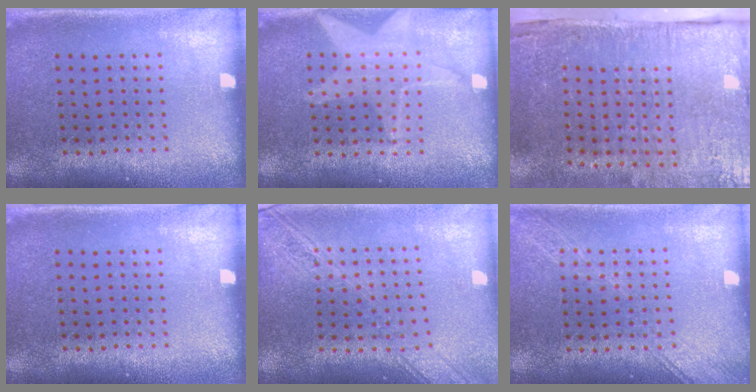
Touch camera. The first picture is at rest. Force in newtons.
{"total": 1.6, "press": 1.5, "slide": 0.6}
{"total": 5.0, "press": 4.0, "slide": 3.0}
{"total": 0.0}
{"total": 2.1, "press": 1.8, "slide": 1.1}
{"total": 1.6, "press": 1.6, "slide": 0.3}